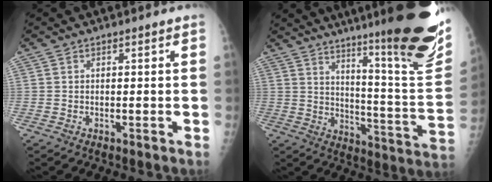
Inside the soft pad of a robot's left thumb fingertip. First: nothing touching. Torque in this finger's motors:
{"motor_torque": [0.64, 0.32, 1.51, -1.27, 0.24]}